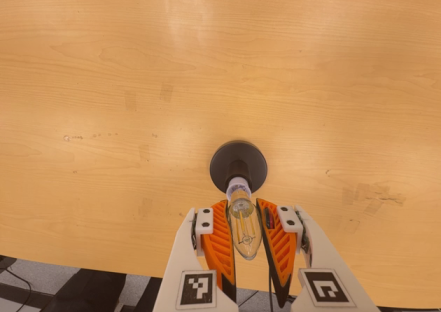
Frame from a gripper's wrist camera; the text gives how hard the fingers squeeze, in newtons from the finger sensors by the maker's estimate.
{"total": 22.5, "left": 24.1, "right": 21.0}